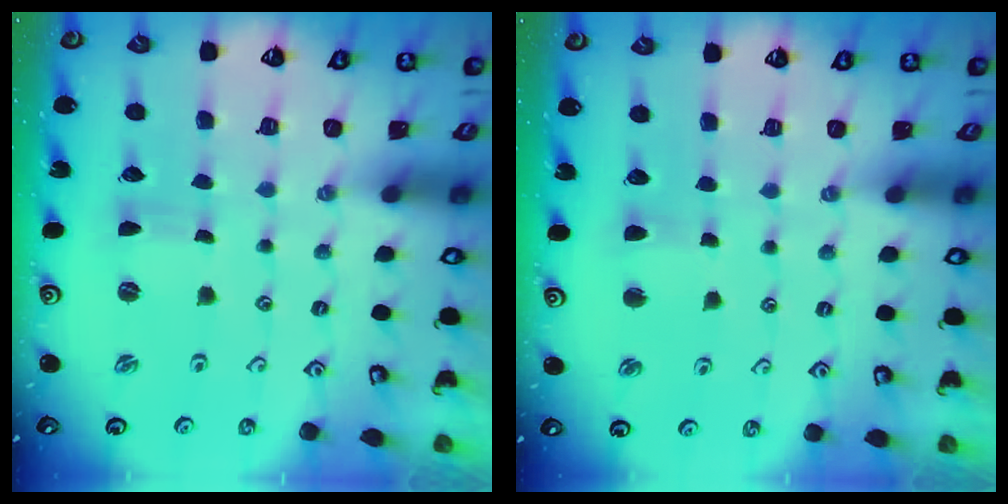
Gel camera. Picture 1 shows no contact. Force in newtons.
{"total": 2.4, "press": 2.4, "slide": 0.5}